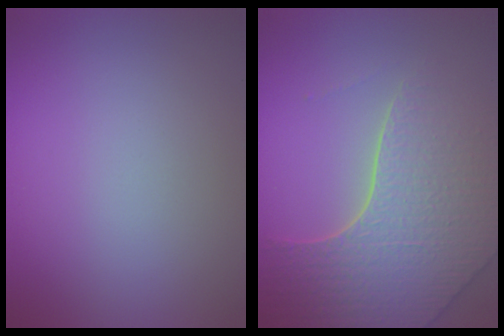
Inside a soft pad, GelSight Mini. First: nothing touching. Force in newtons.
{"total": 7.6, "press": 5.8, "slide": 4.9}